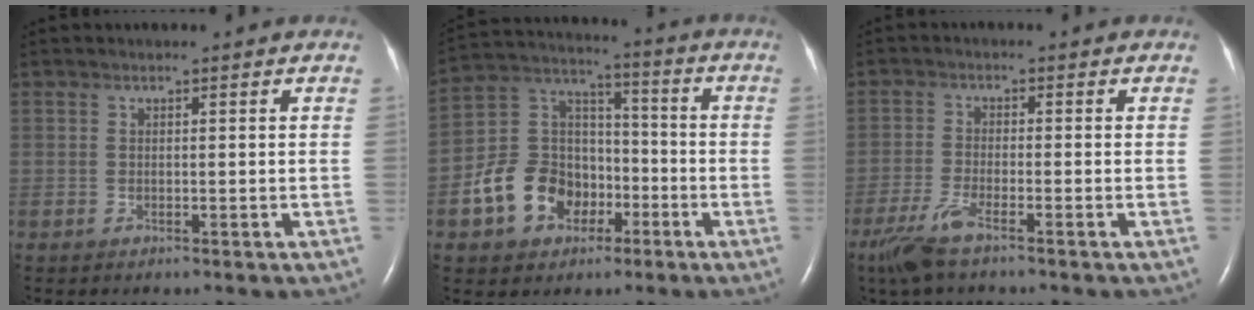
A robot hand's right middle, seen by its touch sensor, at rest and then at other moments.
{"total": 12.3, "force": [-4.8, 9.6, 6.0], "torque": [-0.135, 0.034, -0.078]}
{"total": 5.4, "force": [-3.8, 0.6, 3.8], "torque": [-0.095, -0.015, -0.074]}